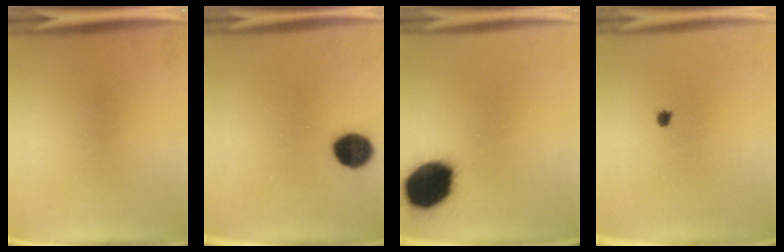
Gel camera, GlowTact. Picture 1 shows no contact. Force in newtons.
{"total": 8.9}
{"total": 18.8}
{"total": 0.6}